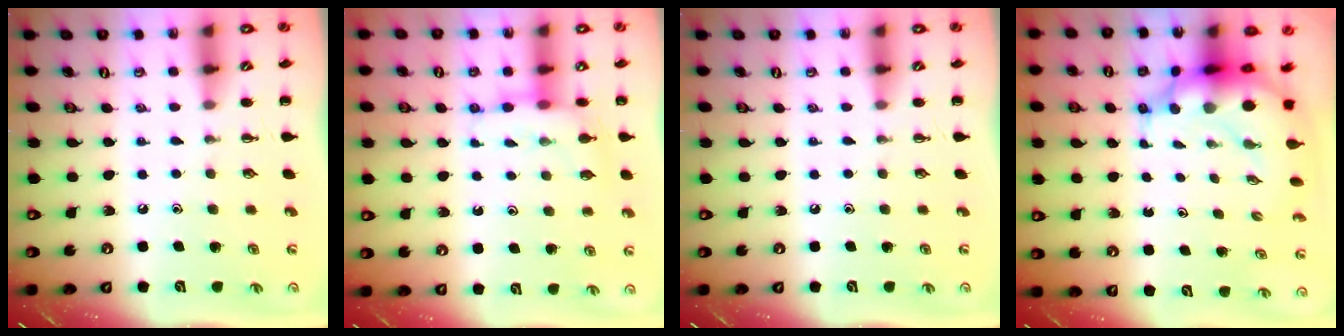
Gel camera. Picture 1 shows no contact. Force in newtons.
{"total": 8.3, "press": 8.3, "slide": 1.0}
{"total": 0.0}
{"total": 9.7, "press": 9.4, "slide": 2.3}